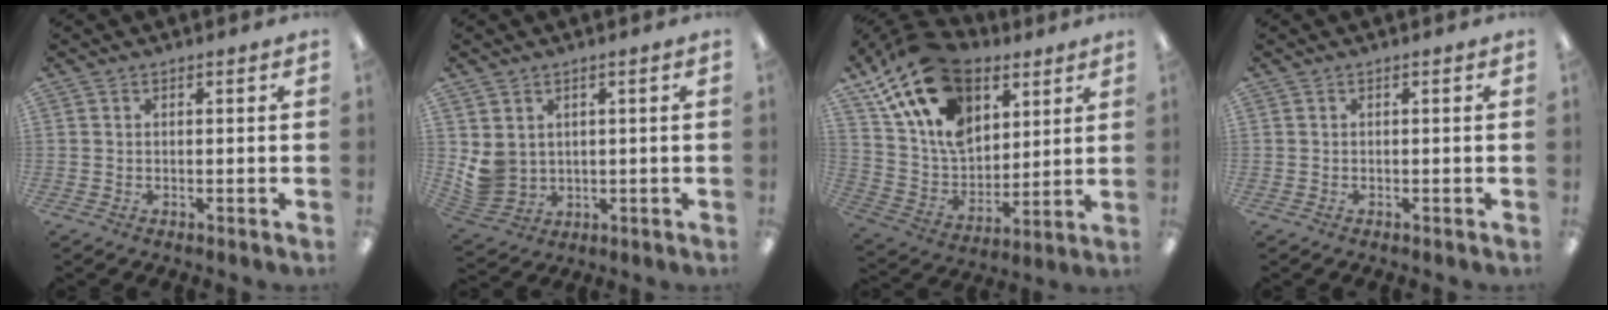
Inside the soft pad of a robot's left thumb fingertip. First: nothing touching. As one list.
[{"total": 5.3, "force": [1.5, 4.7, 2.0], "torque": [-0.054, -0.014, 0.033]}, {"total": 21.1, "force": [11.4, 13.5, 11.6], "torque": [-0.245, -0.052, 0.207]}, {"total": 0.0}]